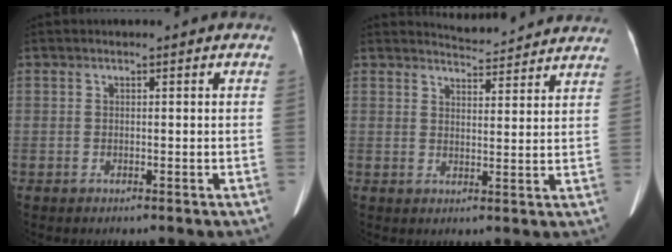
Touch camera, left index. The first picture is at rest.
{"total": 8.7, "force": [8.6, 0.8, 1.0], "torque": [-0.014, 0.004, 0.098]}